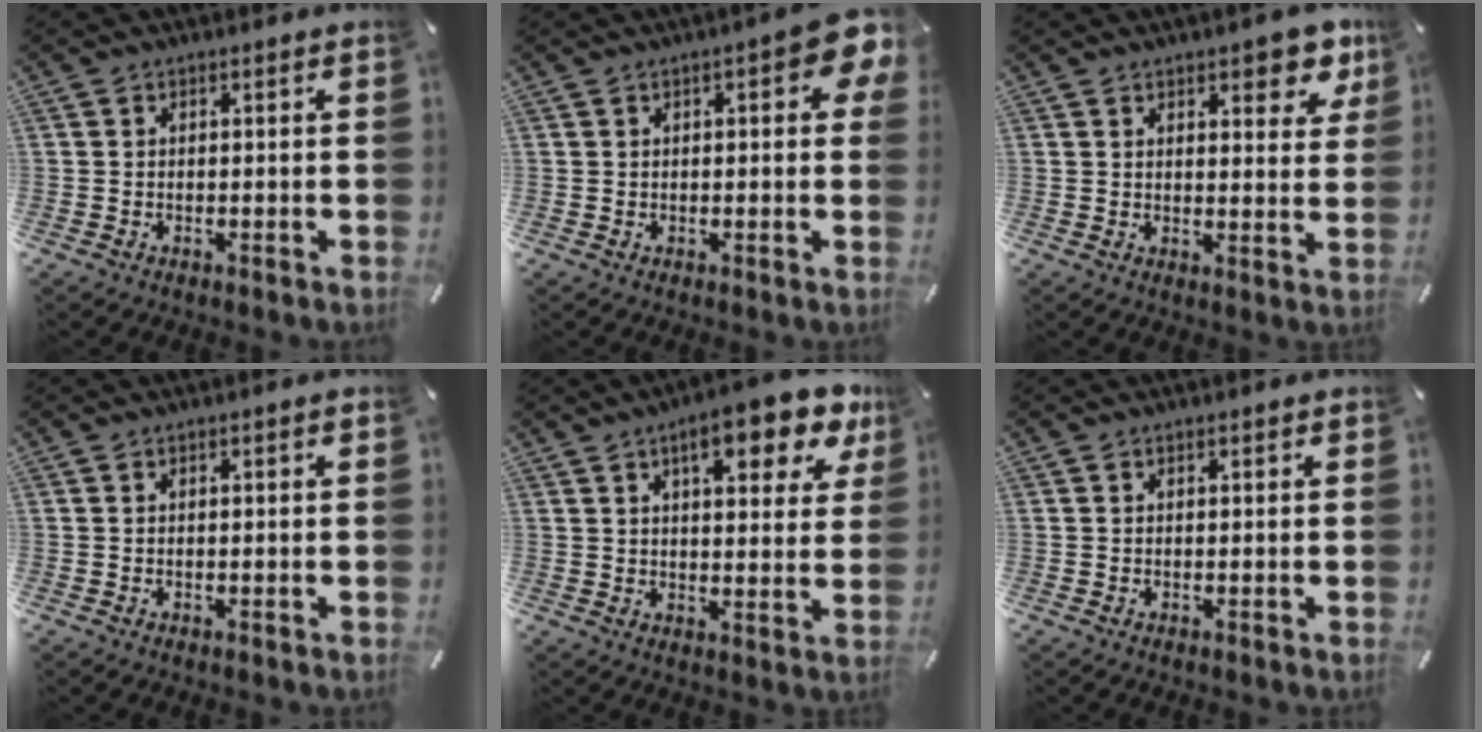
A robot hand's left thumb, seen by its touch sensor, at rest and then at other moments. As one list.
[{"total": 8.2, "force": [2.8, 3.0, 7.1], "torque": [-0.094, -0.007, 0.044]}, {"total": 7.9, "force": [5.3, 3.5, 4.8], "torque": [-0.048, -0.031, 0.085]}, {"total": 0.9, "force": [0.4, 0.2, 0.8], "torque": [-0.015, 0.001, 0.007]}, {"total": 13.5, "force": [8.1, 4.8, 9.7], "torque": [-0.134, -0.036, 0.130]}, {"total": 0.8, "force": [0.5, 0.2, 0.5], "torque": [-0.011, 0.001, 0.008]}]